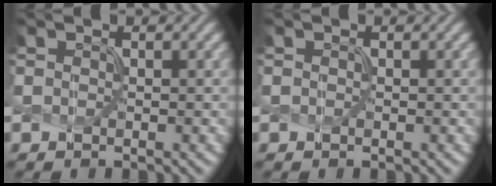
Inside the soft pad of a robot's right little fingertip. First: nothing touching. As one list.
[{"total": 0.8, "force": [-0.4, -0.3, -0.7], "torque": [0.006, 0.000, 0.002]}]